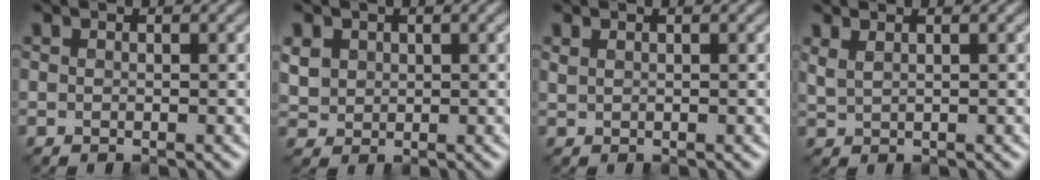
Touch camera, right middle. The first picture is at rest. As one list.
[{"total": 2.4, "force": [0.8, 2.1, 0.9], "torque": [-0.029, -0.003, 0.019]}, {"total": 0.7, "force": [0.6, 0.2, 0.3], "torque": [-0.010, 0.002, 0.015]}, {"total": 1.9, "force": [1.3, 0.8, 1.2], "torque": [-0.021, 0.001, 0.024]}]